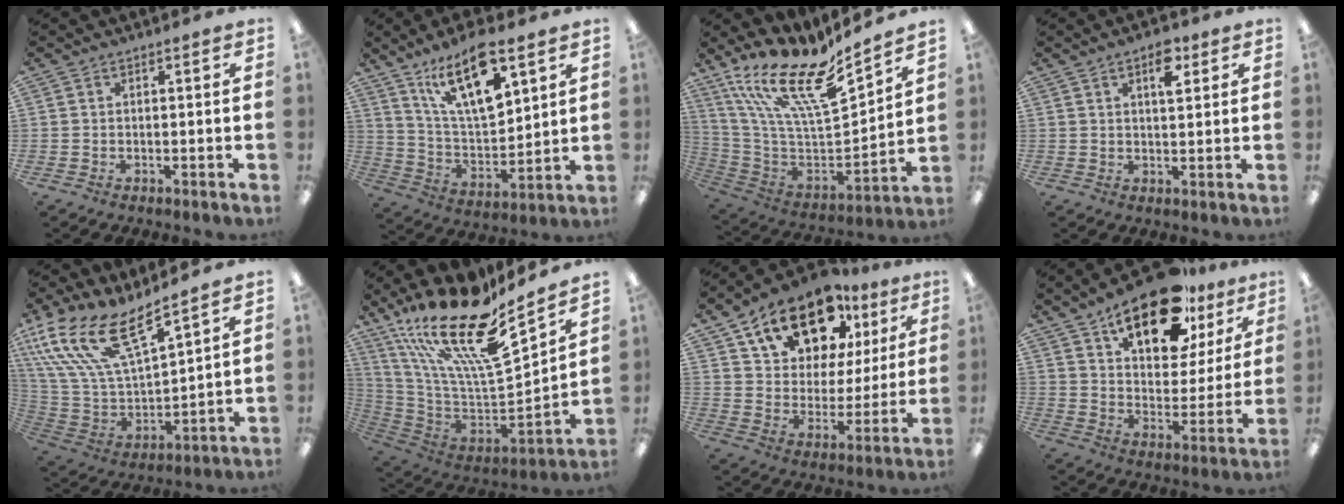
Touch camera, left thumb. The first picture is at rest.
{"total": 18.4, "force": [11.2, 6.9, 12.8], "torque": [-0.233, -0.049, 0.187]}
{"total": 19.4, "force": [13.6, 5.6, 12.6], "torque": [-0.230, -0.105, 0.236]}
{"total": 6.0, "force": [3.3, 2.6, 4.3], "torque": [-0.052, -0.010, 0.048]}
{"total": 19.8, "force": [13.1, 7.3, 12.9], "torque": [-0.285, -0.094, 0.234]}
{"total": 22.9, "force": [15.3, 6.6, 15.7], "torque": [-0.279, -0.124, 0.260]}
{"total": 17.7, "force": [12.1, 9.8, 8.4], "torque": [-0.155, -0.059, 0.220]}
{"total": 20.2, "force": [13.9, 9.1, 11.5], "torque": [-0.174, -0.075, 0.236]}